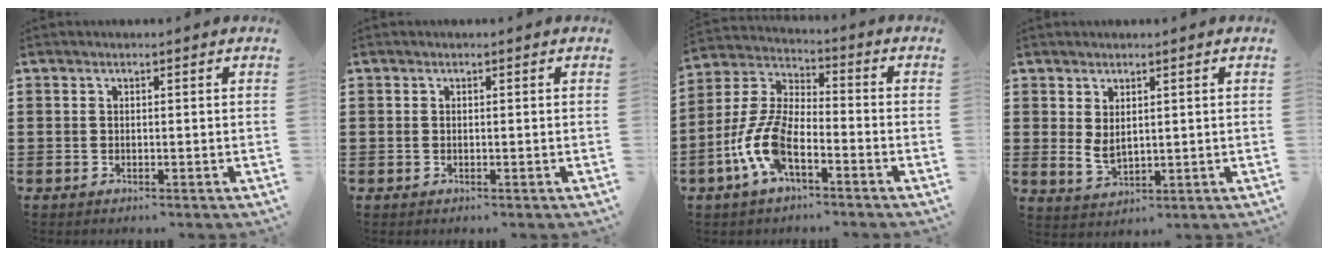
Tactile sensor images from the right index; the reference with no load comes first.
{"total": 0.0}
{"total": 9.9, "force": [-4.4, 4.0, 7.9], "torque": [-0.202, -0.014, -0.090]}
{"total": 2.7, "force": [1.1, 1.4, 2.0], "torque": [-0.040, 0.001, 0.022]}